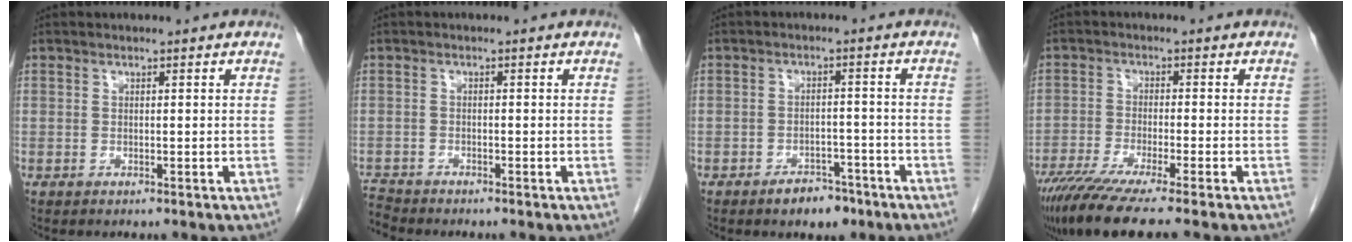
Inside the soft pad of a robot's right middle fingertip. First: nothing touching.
{"total": 2.5, "force": [-2.5, -0.2, -0.4], "torque": [0.004, -0.016, -0.045]}
{"total": 4.4, "force": [-3.2, 2.3, 2.1], "torque": [-0.027, 0.005, -0.041]}
{"total": 10.6, "force": [-8.2, -0.3, 6.7], "torque": [-0.106, -0.030, -0.134]}